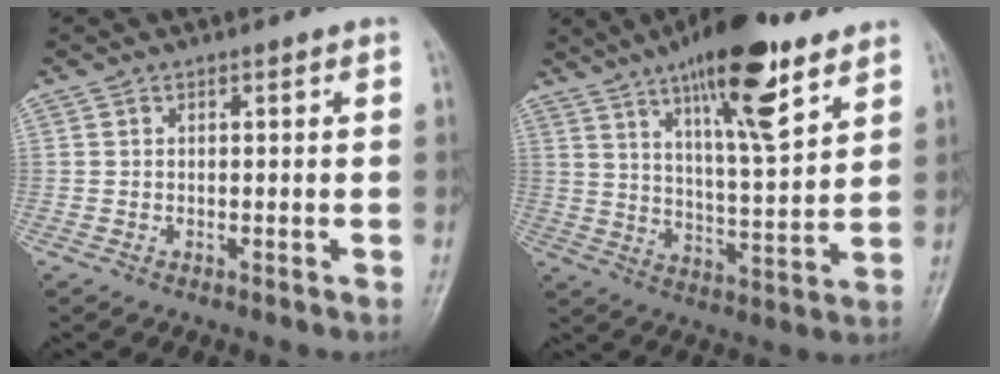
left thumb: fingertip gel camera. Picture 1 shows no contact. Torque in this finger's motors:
{"motor_torque": [1.25, -0.01, 1.62, -1.13, 0.45]}